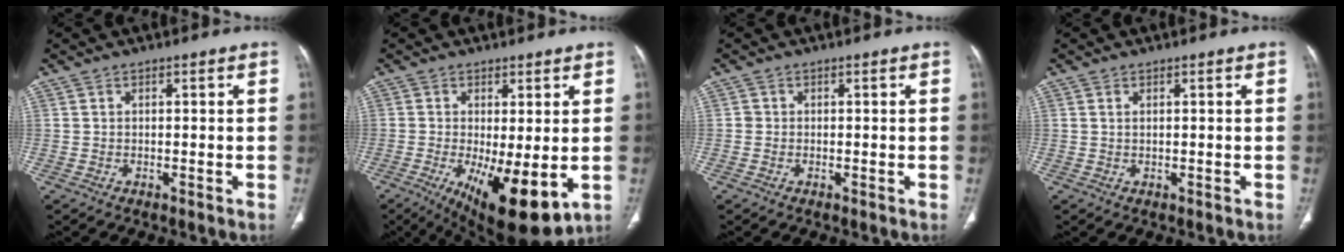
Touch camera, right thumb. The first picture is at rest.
{"total": 13.7, "force": [-3.3, 4.7, 12.4], "torque": [-0.196, -0.029, -0.033]}
{"total": 0.7, "force": [-0.1, 0.7, 0.1], "torque": [0.001, 0.004, -0.002]}
{"total": 0.6, "force": [0.3, 0.2, 0.5], "torque": [-0.015, 0.004, 0.008]}